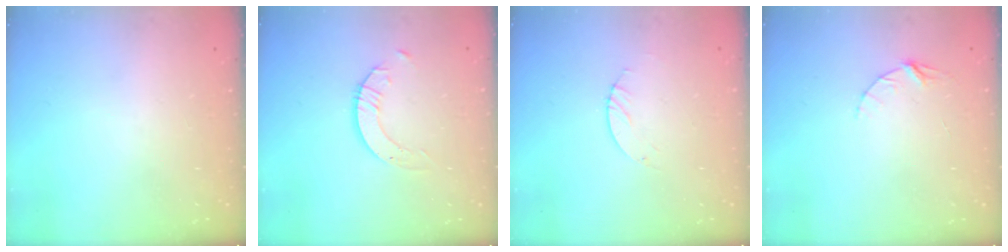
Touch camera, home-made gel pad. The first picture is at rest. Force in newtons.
{"total": 2.7, "press": 2.7, "slide": 0.2}
{"total": 0.9, "press": 0.8, "slide": 0.2}
{"total": 3.7, "press": 3.7, "slide": 0.4}